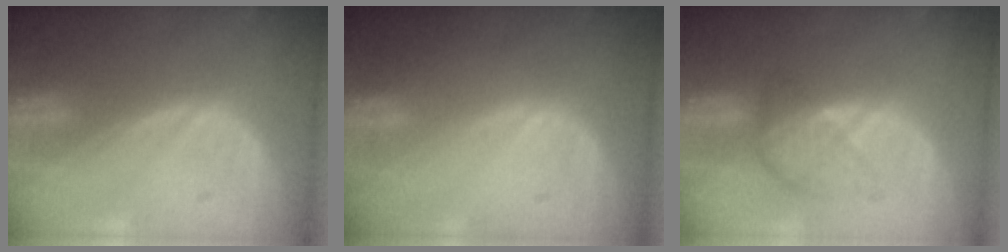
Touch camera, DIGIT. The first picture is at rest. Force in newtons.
{"total": 0.0}
{"total": 4.7, "press": 4.2, "slide": 2.1}